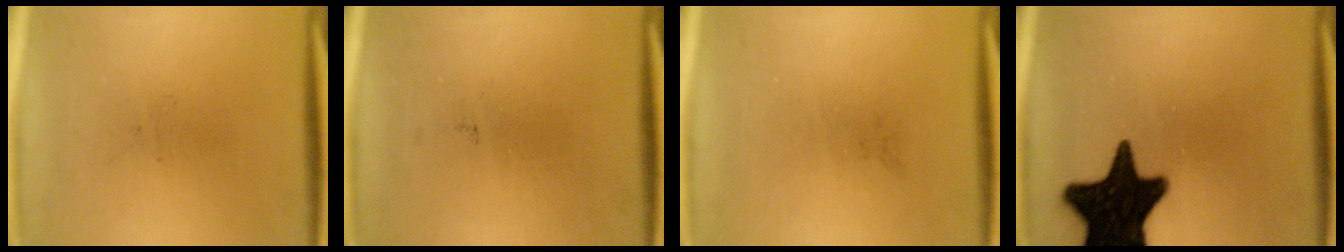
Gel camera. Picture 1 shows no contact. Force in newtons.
{"total": 0.0}
{"total": 0.0}
{"total": 18.6}